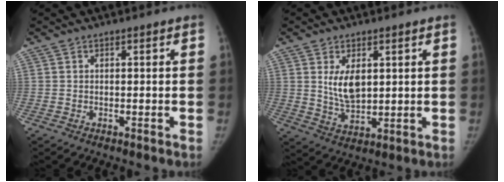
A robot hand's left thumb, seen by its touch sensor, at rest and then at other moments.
{"total": 7.1, "force": [2.1, 3.9, 5.6], "torque": [-0.085, -0.020, 0.049]}